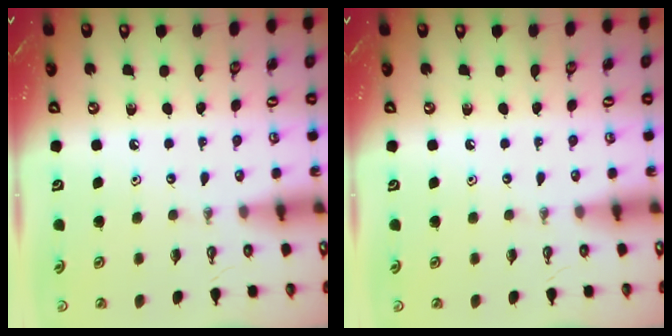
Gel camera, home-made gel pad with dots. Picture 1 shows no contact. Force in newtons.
{"total": 0.0}